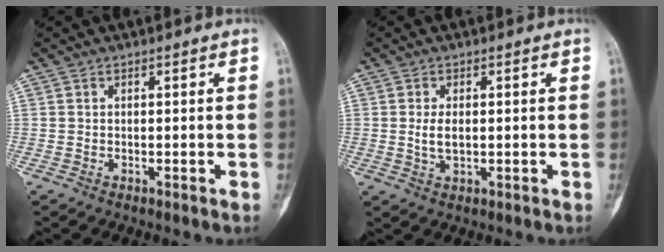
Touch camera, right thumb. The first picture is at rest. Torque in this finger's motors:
{"motor_torque": [-0.11, 0.24, 0.13, -0.12, 0.11]}